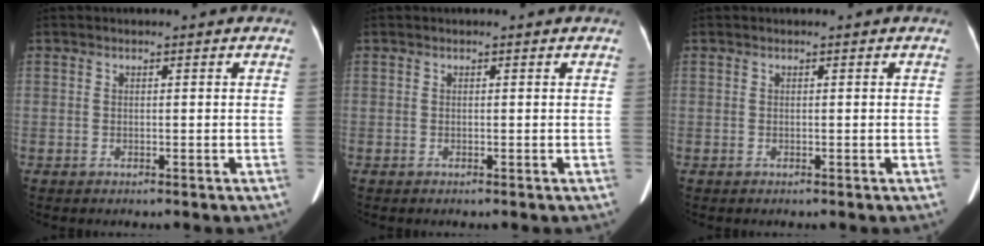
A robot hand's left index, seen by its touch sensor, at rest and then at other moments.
{"total": 1.0, "force": [0.9, 0.2, 0.4], "torque": [-0.001, 0.002, 0.008]}
{"total": 0.0}